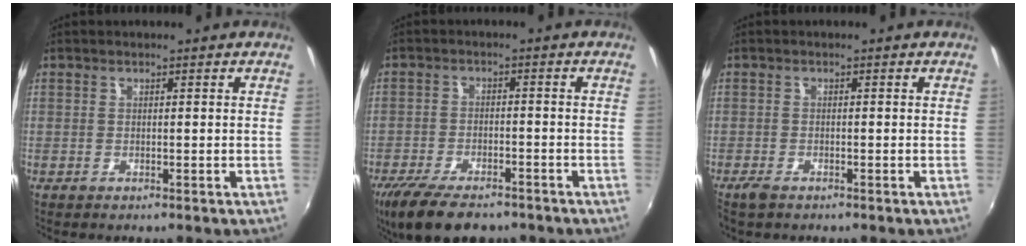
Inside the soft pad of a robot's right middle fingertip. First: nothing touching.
{"total": 12.9, "force": [-9.8, 4.8, 6.9], "torque": [-0.159, -0.034, -0.164]}
{"total": 2.2, "force": [-1.7, 0.9, 1.0], "torque": [-0.026, -0.006, -0.035]}